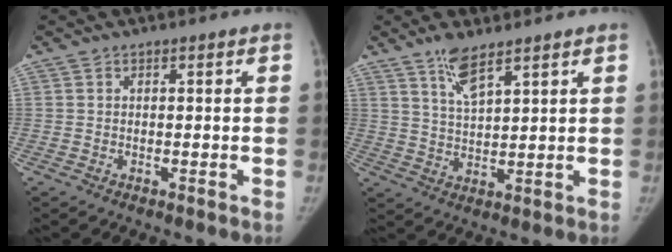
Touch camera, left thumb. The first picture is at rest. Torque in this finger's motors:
{"motor_torque": [0.75, 0.47, 0.44, -0.67, 0.04]}